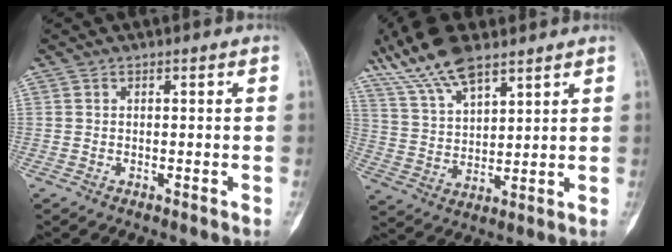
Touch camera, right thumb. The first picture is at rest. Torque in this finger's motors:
{"motor_torque": [0.05, 1.80, 1.10, 0.93, 0.13]}